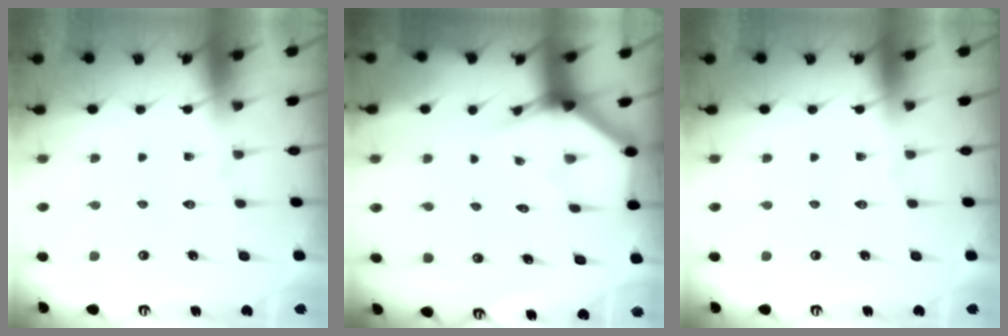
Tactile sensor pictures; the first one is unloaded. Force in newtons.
{"total": 3.7, "press": 3.7, "slide": 0.3}
{"total": 0.0}